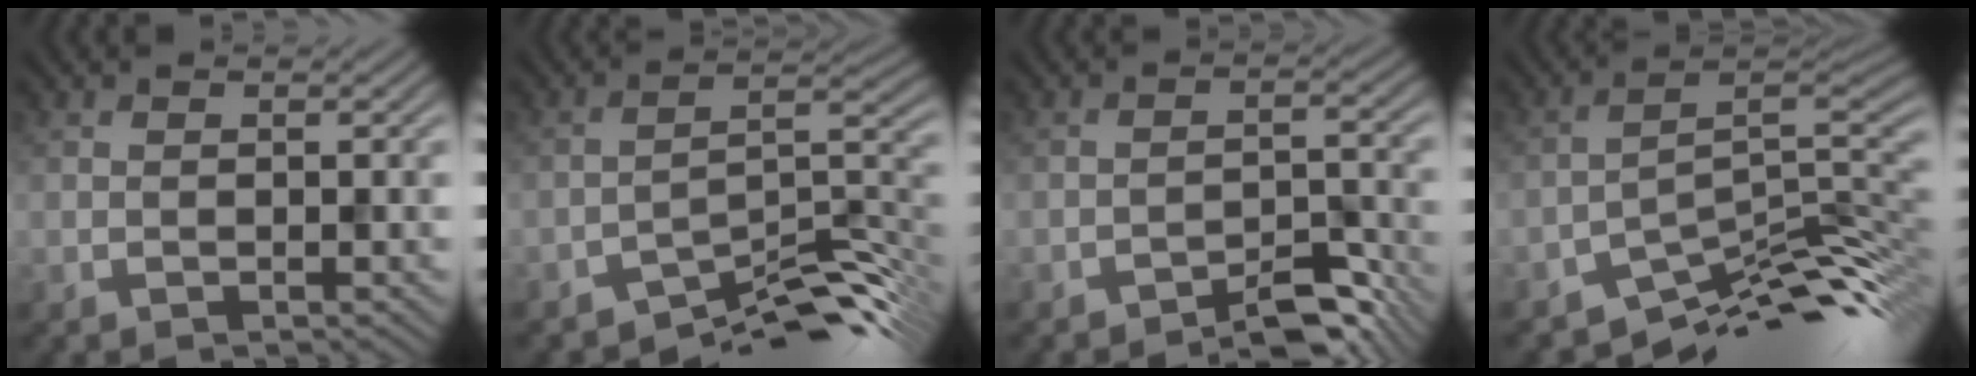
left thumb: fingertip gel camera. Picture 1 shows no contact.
{"total": 9.2, "force": [-7.5, 2.1, 4.8], "torque": [-0.064, 0.008, -0.133]}
{"total": 4.5, "force": [-3.8, 1.0, 2.1], "torque": [-0.025, 0.013, -0.061]}
{"total": 11.2, "force": [-8.3, 3.3, 6.8], "torque": [-0.099, -0.002, -0.143]}